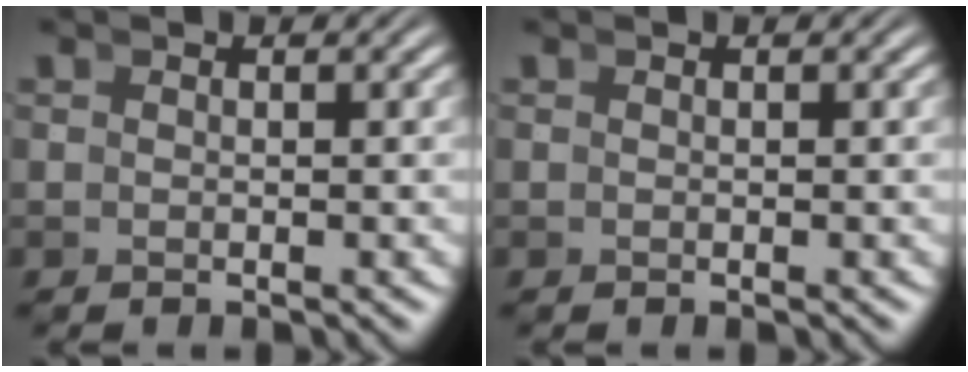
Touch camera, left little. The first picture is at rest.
{"total": 0.0}